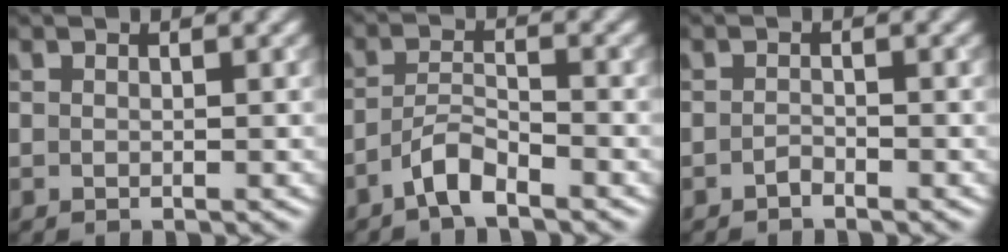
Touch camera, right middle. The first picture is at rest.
{"total": 2.8, "force": [-2.1, 0.6, 1.7], "torque": [-0.034, 0.008, -0.047]}
{"total": 0.7, "force": [-0.6, 0.2, 0.3], "torque": [-0.006, 0.002, -0.014]}